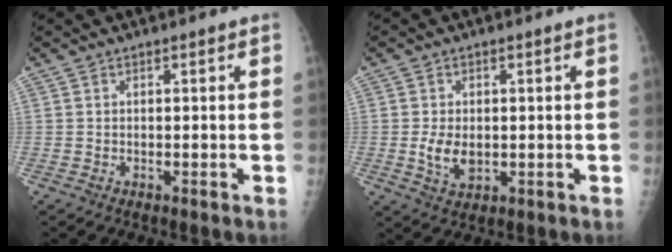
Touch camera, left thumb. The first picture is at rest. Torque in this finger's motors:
{"motor_torque": [-0.04, 0.10, 0.16, -0.01, 0.05]}